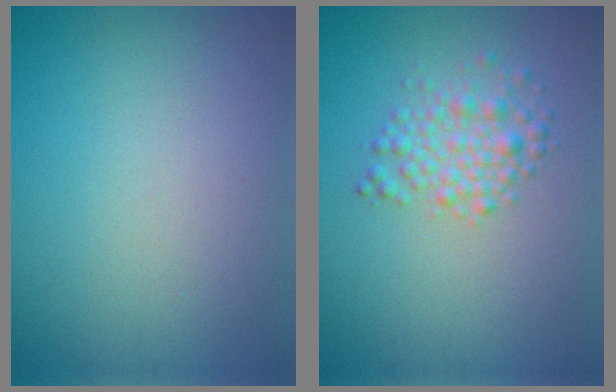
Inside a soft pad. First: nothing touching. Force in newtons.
{"total": 2.9, "press": 2.9, "slide": 0.1}